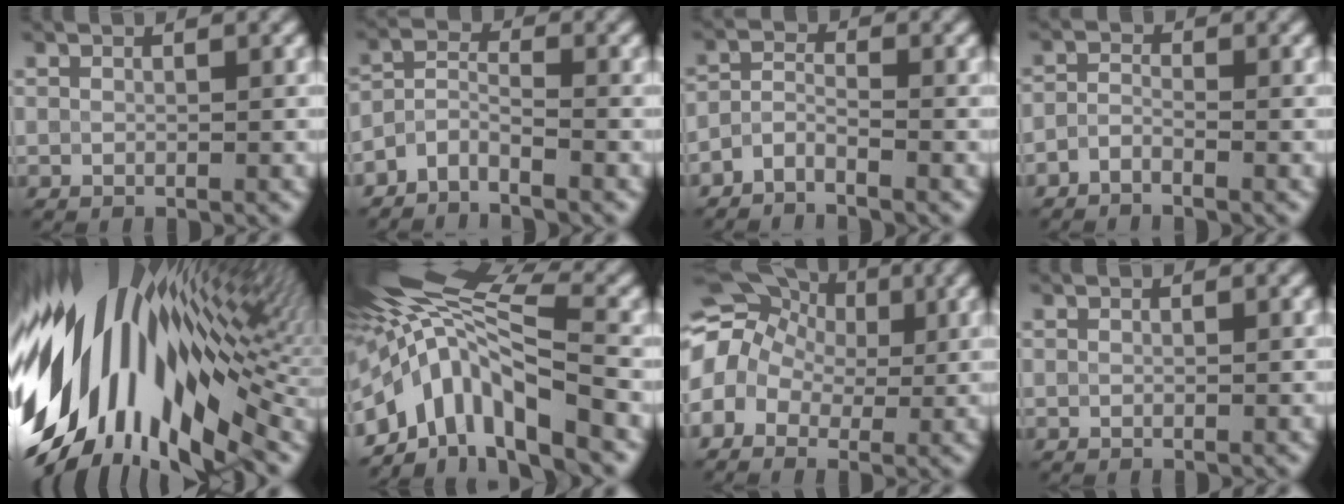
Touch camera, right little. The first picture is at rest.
{"total": 2.8, "force": [-2.3, 0.7, 1.3], "torque": [-0.026, 0.001, -0.056]}
{"total": 2.0, "force": [-1.6, 0.6, 1.0], "torque": [-0.024, 0.001, -0.040]}
{"total": 1.4, "force": [-1.1, 0.4, 0.7], "torque": [-0.017, 0.001, -0.026]}
{"total": 17.9, "force": [-0.2, 9.2, 15.3], "torque": [-0.278, -0.026, -0.008]}
{"total": 11.5, "force": [-3.7, 4.9, 9.7], "torque": [-0.158, 0.015, -0.074]}
{"total": 10.4, "force": [1.6, 8.4, 5.8], "torque": [-0.109, 0.043, -0.019]}
{"total": 0.0}